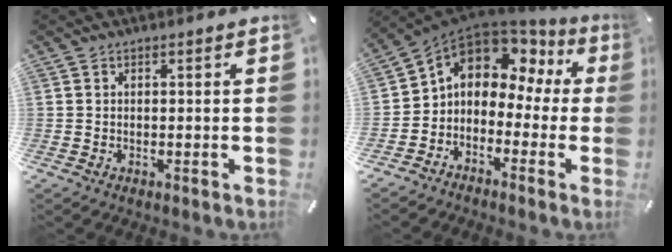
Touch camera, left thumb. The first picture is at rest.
{"total": 7.3, "force": [2.6, 5.8, 3.5], "torque": [-0.074, -0.024, 0.046]}